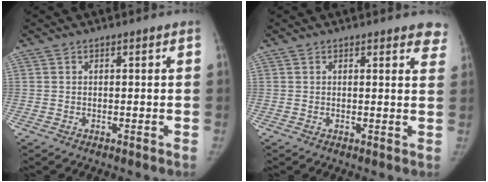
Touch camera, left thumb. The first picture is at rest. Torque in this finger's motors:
{"motor_torque": [1.26, 0.59, 0.51, -0.09, 0.06]}